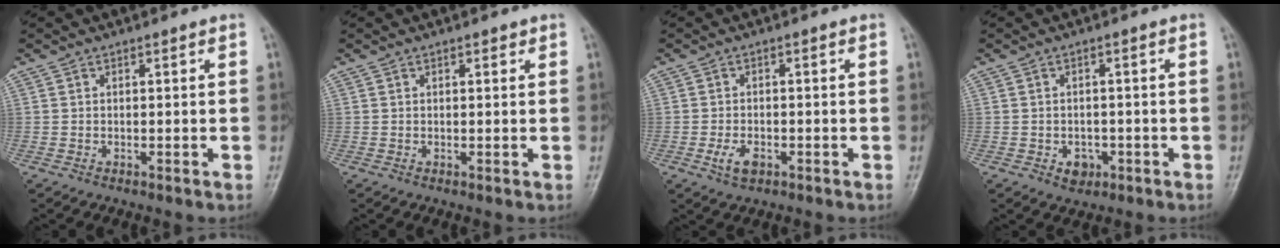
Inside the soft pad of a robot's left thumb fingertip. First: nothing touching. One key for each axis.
{"total": 0.9, "fx": 0.6, "fy": 0.5, "fz": 0.6, "tx": -0.005, "ty": -0.001, "tz": 0.006}
{"total": 3.6, "fx": -1.6, "fy": 2.1, "fz": 2.5, "tx": -0.049, "ty": 0.004, "tz": -0.026}
{"total": 3.1, "fx": -1.2, "fy": 2.5, "fz": 1.5, "tx": -0.008, "ty": 0.007, "tz": -0.011}